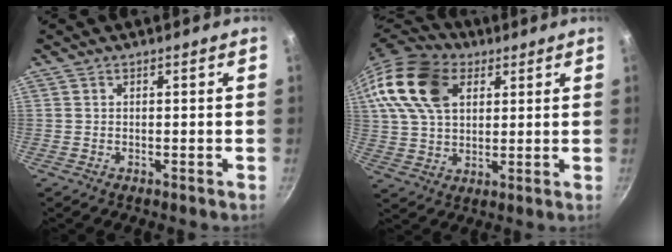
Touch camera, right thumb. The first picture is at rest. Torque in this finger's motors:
{"motor_torque": [2.26, 2.74, 0.72, -0.51, 0.23]}